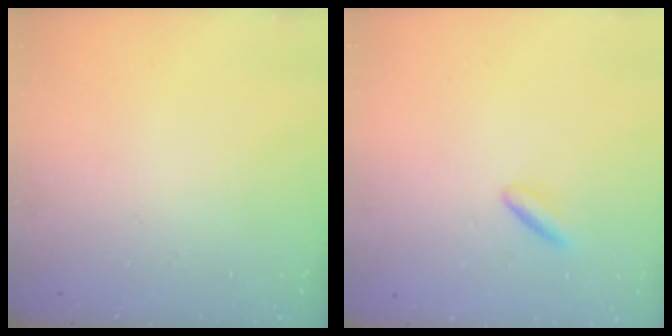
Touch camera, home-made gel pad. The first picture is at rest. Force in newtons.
{"total": 2.1, "press": 1.9, "slide": 0.9}